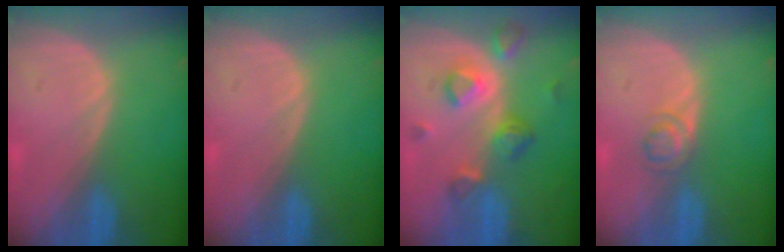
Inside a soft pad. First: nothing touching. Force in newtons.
{"total": 0.0}
{"total": 7.8, "press": 7.0, "slide": 3.5}
{"total": 2.7, "press": 2.7, "slide": 0.2}